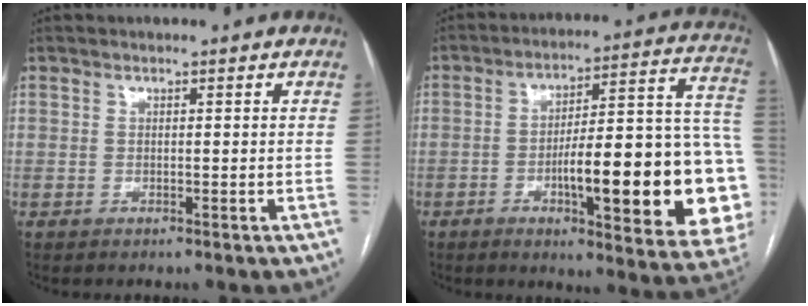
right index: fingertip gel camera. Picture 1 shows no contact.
{"total": 26.3, "force": [-5.7, 4.2, 25.3], "torque": [-0.261, 0.014, -0.072]}